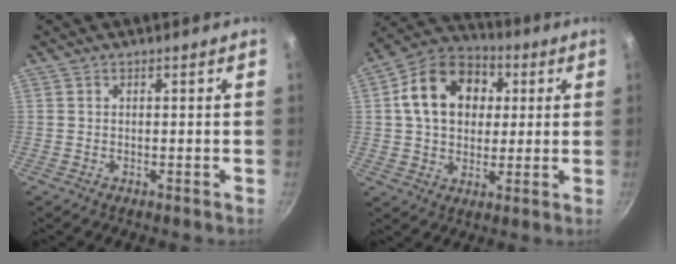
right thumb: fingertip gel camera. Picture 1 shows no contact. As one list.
[{"total": 16.3, "force": [3.5, 12.4, 10.0], "torque": [-0.145, 0.022, 0.045]}]